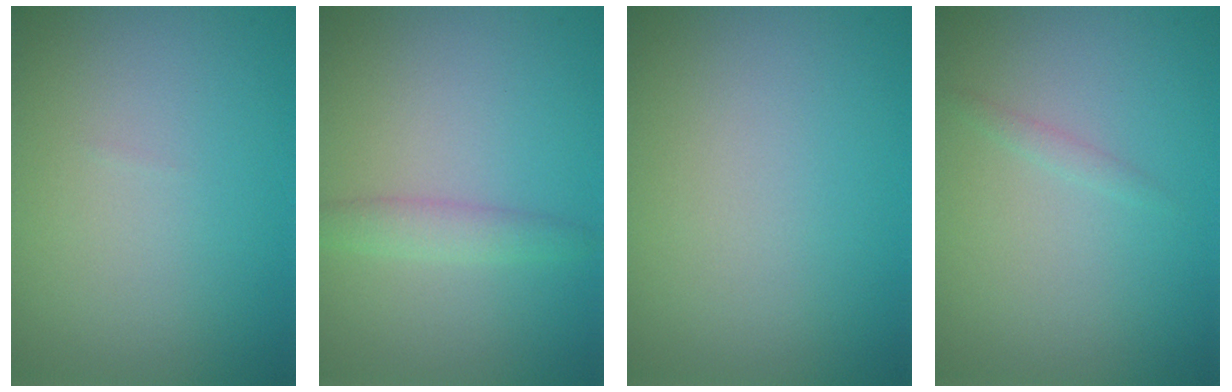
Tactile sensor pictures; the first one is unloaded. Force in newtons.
{"total": 1.7, "press": 1.7, "slide": 0.1}
{"total": 0.0}
{"total": 0.7, "press": 0.7, "slide": 0.0}